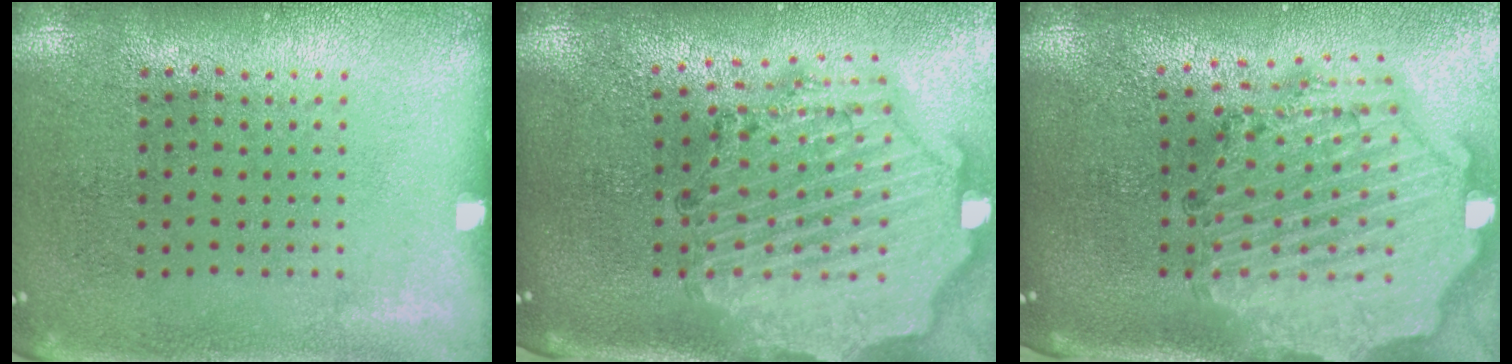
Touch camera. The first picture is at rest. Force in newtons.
{"total": 2.9, "press": 2.6, "slide": 1.2}
{"total": 3.1, "press": 2.7, "slide": 1.4}